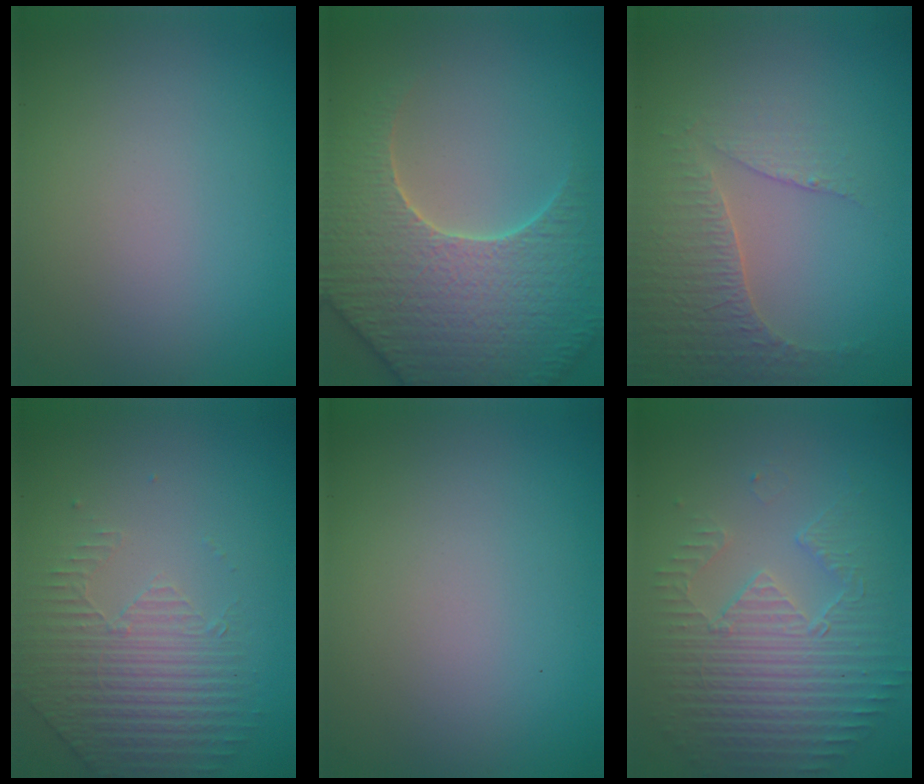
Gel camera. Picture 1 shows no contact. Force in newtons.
{"total": 7.7, "press": 7.4, "slide": 2.0}
{"total": 4.2, "press": 3.0, "slide": 2.9}
{"total": 2.1, "press": 1.8, "slide": 1.0}
{"total": 0.0}
{"total": 3.8, "press": 3.6, "slide": 1.3}